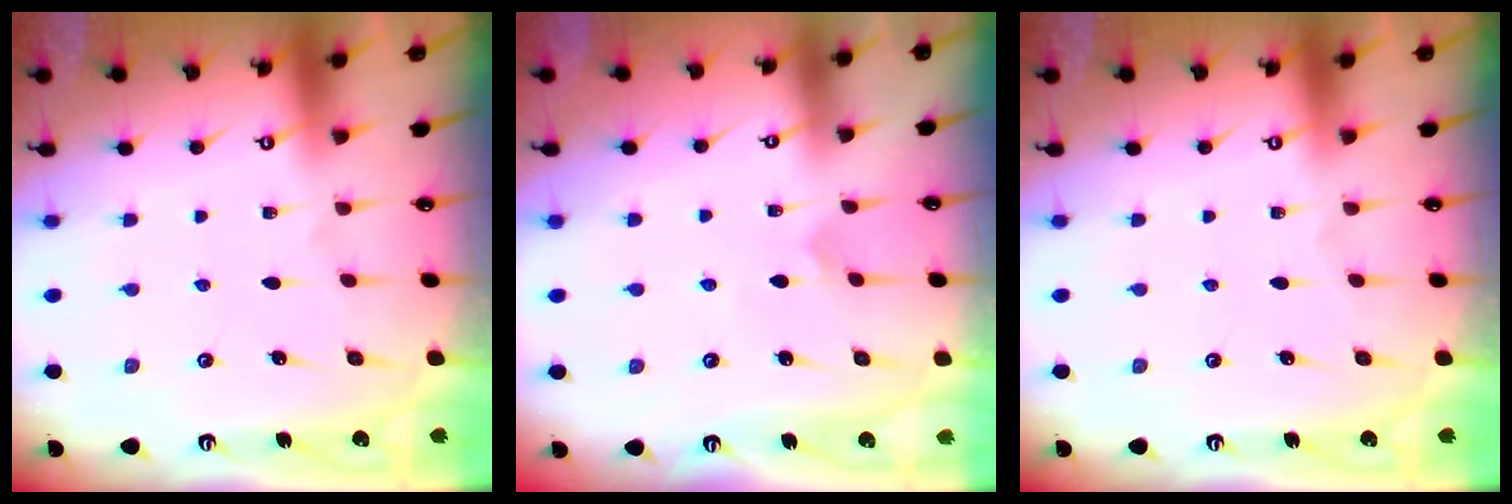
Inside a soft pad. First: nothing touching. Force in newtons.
{"total": 2.3, "press": 2.3, "slide": 0.2}
{"total": 0.0}